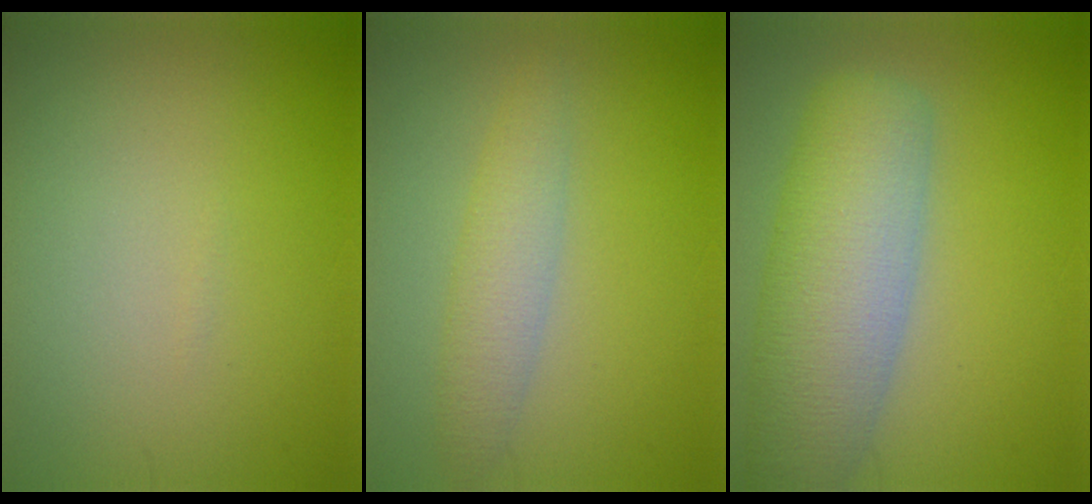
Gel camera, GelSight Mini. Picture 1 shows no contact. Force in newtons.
{"total": 3.0, "press": 3.0, "slide": 0.1}
{"total": 8.8, "press": 8.7, "slide": 0.6}